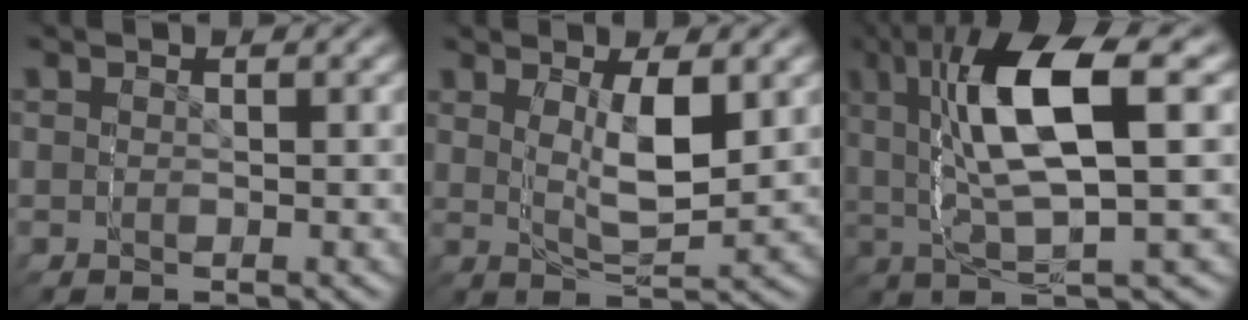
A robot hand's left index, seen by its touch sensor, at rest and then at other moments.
{"total": 4.2, "force": [3.3, 1.2, 2.3], "torque": [-0.060, 0.015, 0.040]}
{"total": 9.6, "force": [3.5, 5.2, 7.3], "torque": [-0.154, 0.020, 0.053]}